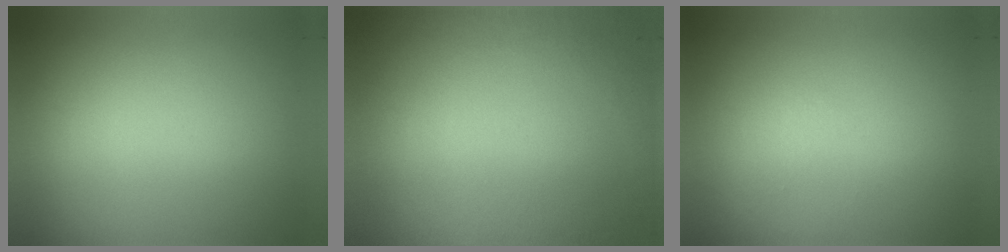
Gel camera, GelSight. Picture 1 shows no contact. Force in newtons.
{"total": 4.8}
{"total": 1.0}